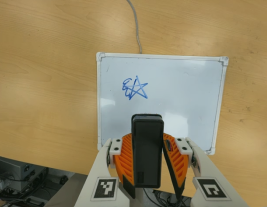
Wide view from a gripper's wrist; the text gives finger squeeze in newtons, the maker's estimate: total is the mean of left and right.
{"total": 5.8, "left": 4.2, "right": 7.4}